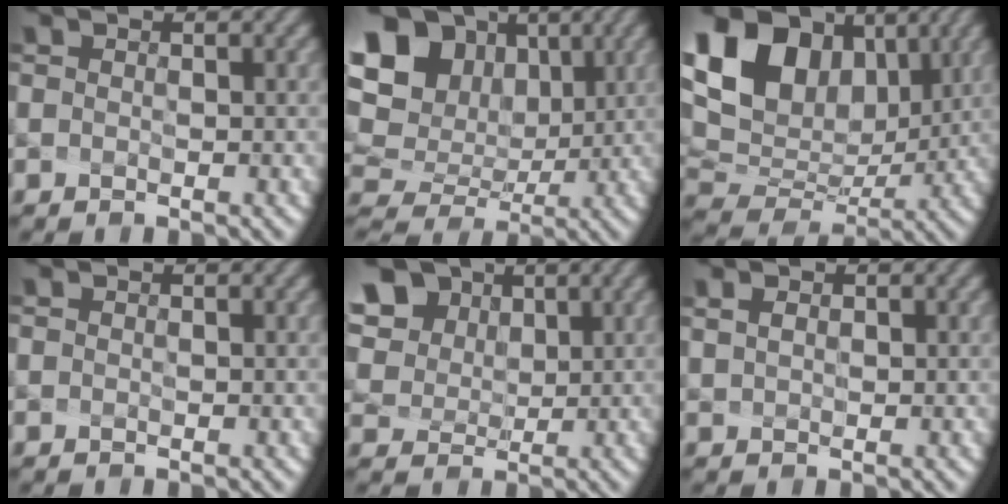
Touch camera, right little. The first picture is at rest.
{"total": 14.4, "force": [6.0, 10.8, 7.3], "torque": [-0.175, 0.047, 0.104]}
{"total": 14.6, "force": [5.8, 10.0, 9.0], "torque": [-0.179, 0.037, 0.105]}
{"total": 0.0}
{"total": 9.9, "force": [5.3, 7.1, 4.4], "torque": [-0.115, 0.024, 0.102]}
{"total": 1.6, "force": [1.1, 0.8, 0.8], "torque": [-0.005, 0.024, 0.000]}